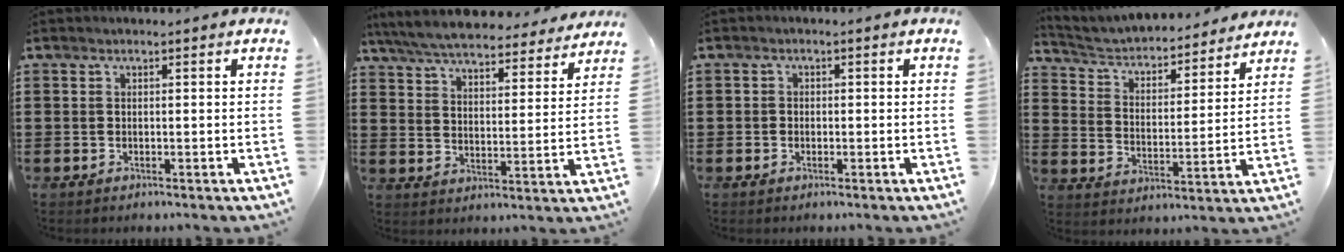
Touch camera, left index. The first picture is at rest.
{"total": 6.9, "force": [6.6, 0.5, 2.0], "torque": [-0.068, -0.040, 0.114]}
{"total": 1.0, "force": [-0.3, 0.9, 0.2], "torque": [-0.007, 0.004, -0.007]}
{"total": 3.9, "force": [3.7, 0.7, 0.9], "torque": [-0.040, -0.032, 0.055]}